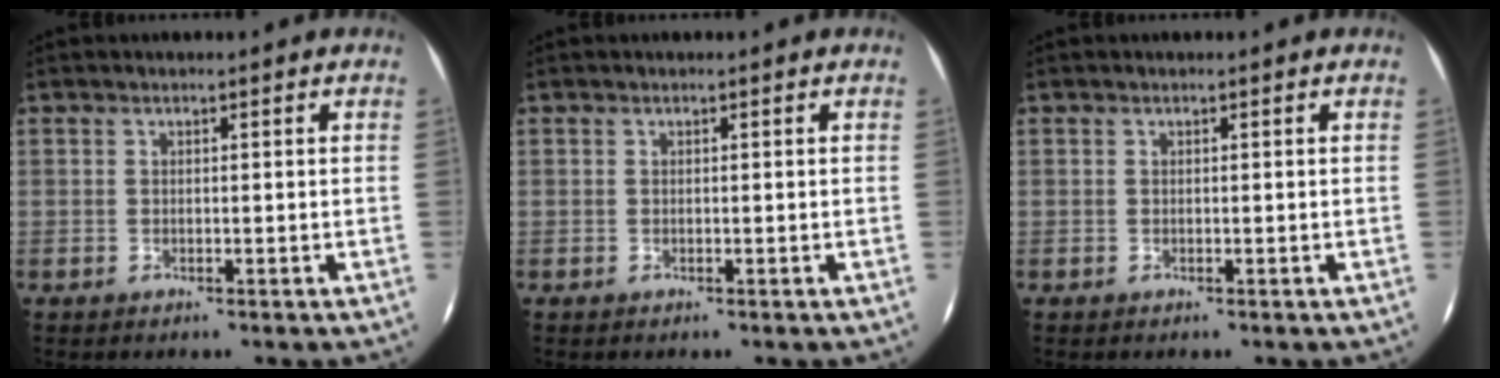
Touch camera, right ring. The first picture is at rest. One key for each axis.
{"total": 0.0}
{"total": 0.0}